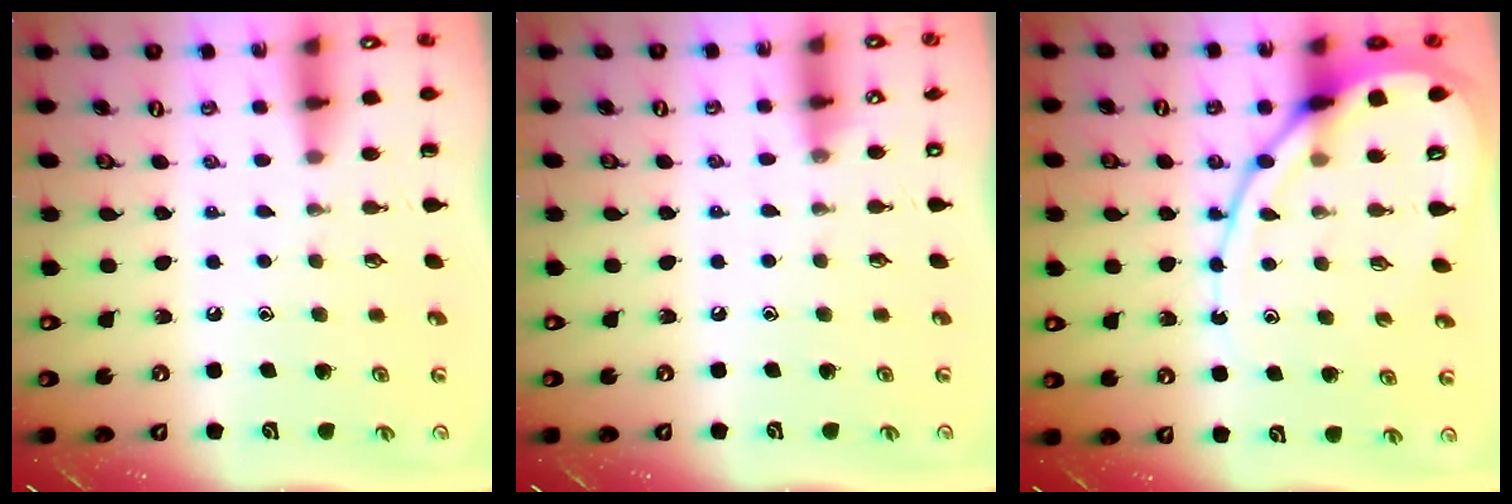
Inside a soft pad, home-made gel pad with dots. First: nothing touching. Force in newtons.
{"total": 2.9, "press": 2.9, "slide": 0.4}
{"total": 13.0, "press": 12.9, "slide": 1.4}